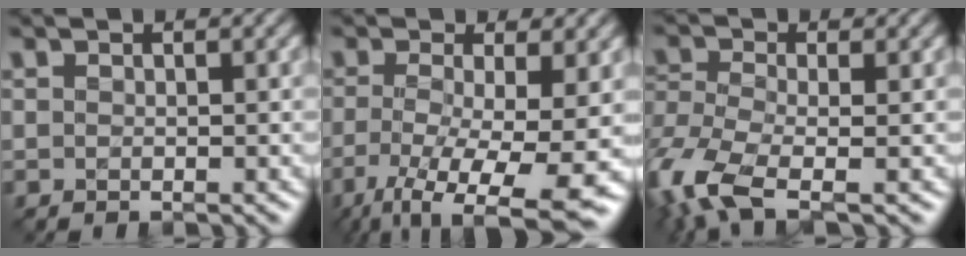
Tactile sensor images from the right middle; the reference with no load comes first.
{"total": 8.3, "force": [-3.3, 2.5, 7.2], "torque": [-0.136, -0.028, -0.056]}
{"total": 8.2, "force": [-4.4, 3.7, 5.9], "torque": [-0.147, -0.020, -0.084]}